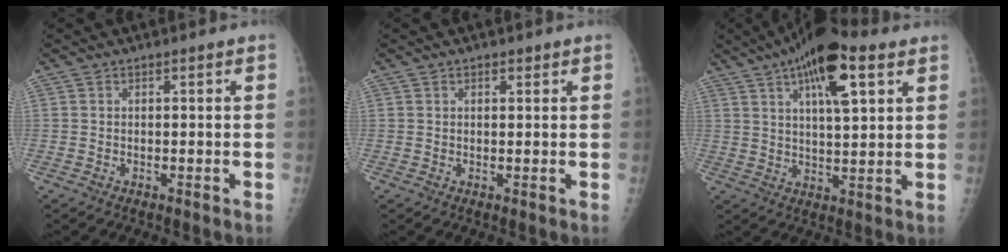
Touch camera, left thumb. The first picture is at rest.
{"total": 1.2, "force": [0.7, 0.7, 0.7], "torque": [-0.006, -0.002, 0.008]}
{"total": 13.6, "force": [6.8, 4.5, 10.9], "torque": [-0.161, -0.009, 0.108]}